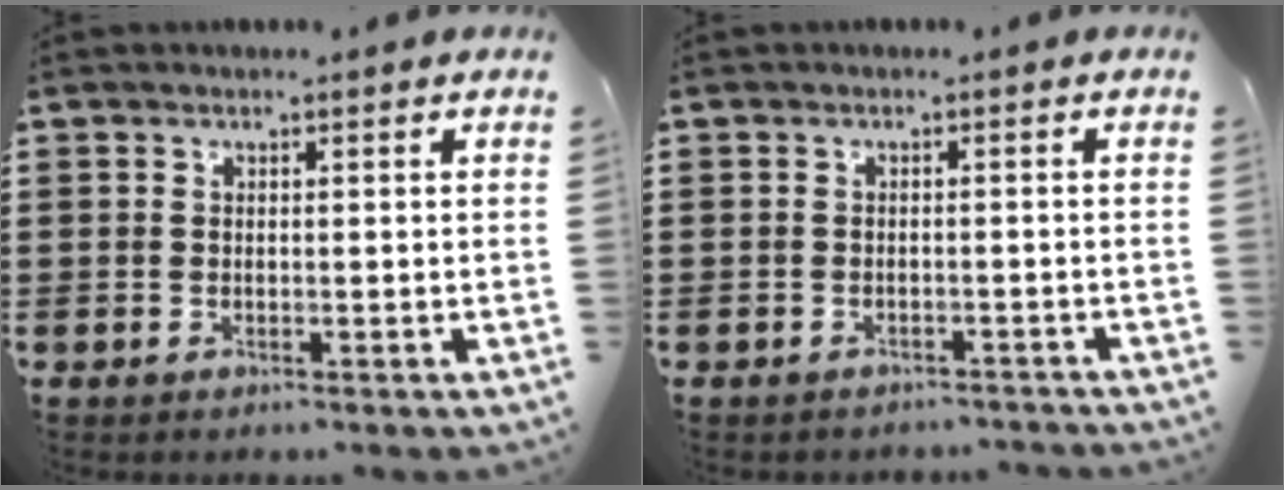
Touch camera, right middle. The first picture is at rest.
{"total": 1.2, "force": [-1.2, 0.1, 0.1], "torque": [-0.008, -0.002, -0.024]}